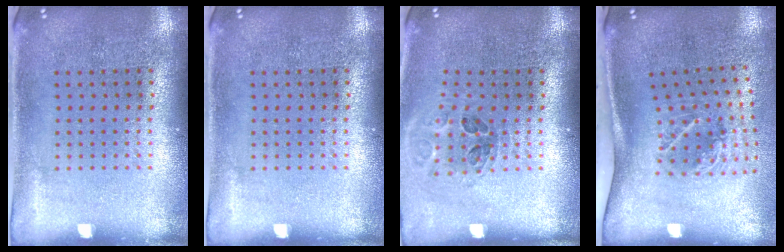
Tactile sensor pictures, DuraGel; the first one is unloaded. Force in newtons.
{"total": 0.0}
{"total": 1.0, "press": 1.0, "slide": 0.1}
{"total": 2.0, "press": 1.3, "slide": 1.6}